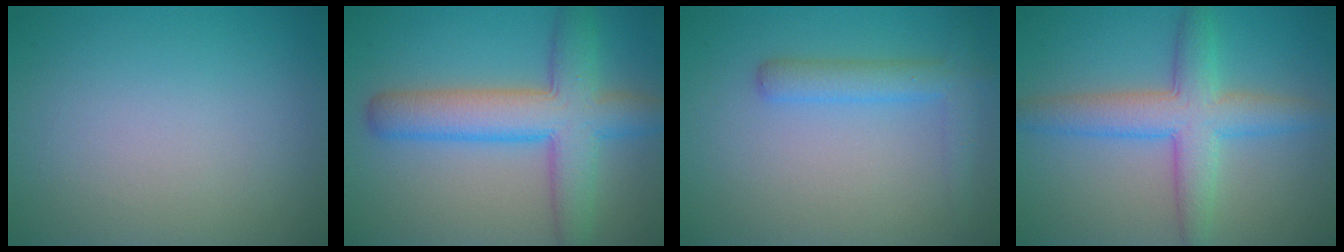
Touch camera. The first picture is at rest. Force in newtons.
{"total": 7.5, "press": 7.5, "slide": 0.2}
{"total": 2.9, "press": 2.9, "slide": 0.1}
{"total": 5.6, "press": 5.6, "slide": 0.2}